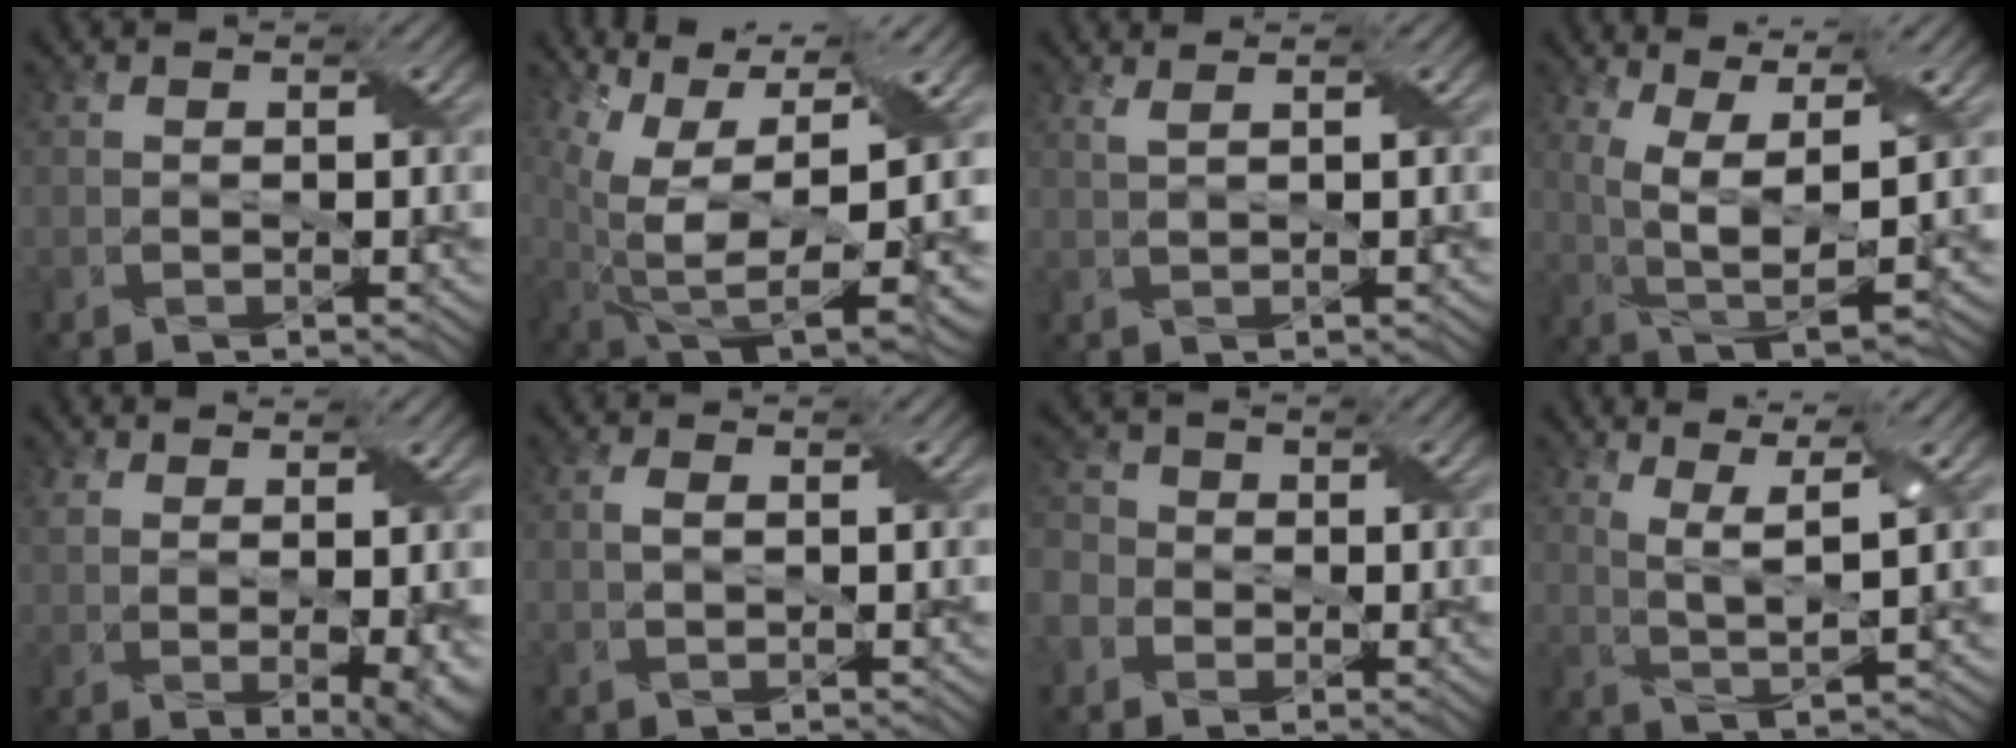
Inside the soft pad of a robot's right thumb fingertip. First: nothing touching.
{"total": 15.2, "force": [2.1, 7.9, 12.9], "torque": [-0.243, -0.014, 0.087]}
{"total": 1.6, "force": [1.1, 0.5, 1.1], "torque": [-0.019, 0.002, 0.007]}
{"total": 7.9, "force": [2.7, 2.6, 7.0], "torque": [-0.146, 0.002, 0.053]}
{"total": 6.7, "force": [1.9, 2.5, 5.9], "torque": [-0.073, 0.001, 0.040]}
{"total": 1.0, "force": [0.2, 0.5, 0.8], "torque": [-0.021, 0.004, 0.003]}
{"total": 5.1, "force": [-1.8, 4.5, 1.7], "torque": [-0.053, -0.007, -0.048]}
{"total": 4.8, "force": [2.6, 0.7, 4.0], "torque": [-0.091, 0.002, 0.054]}